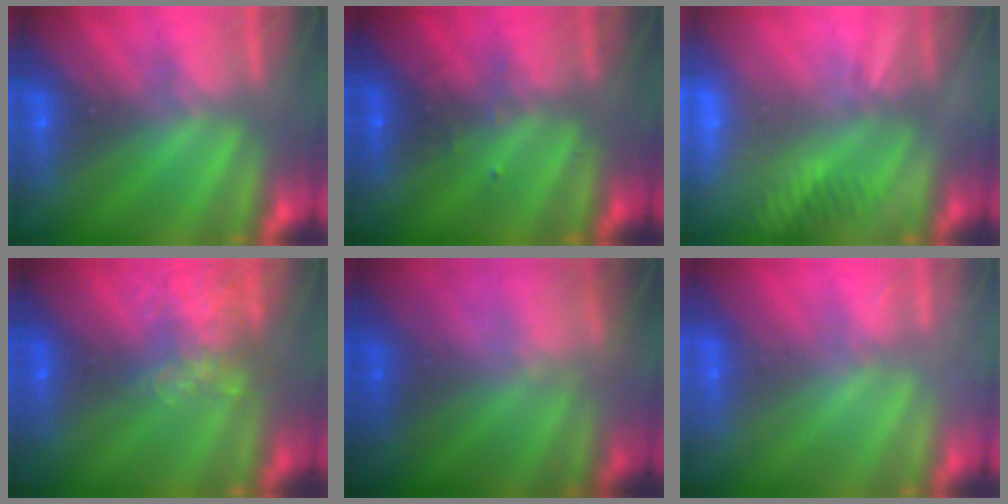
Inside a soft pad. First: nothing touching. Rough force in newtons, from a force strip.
{"total": 2.4}
{"total": 12.7}
{"total": 7.1}
{"total": 9.7}
{"total": 2.5}